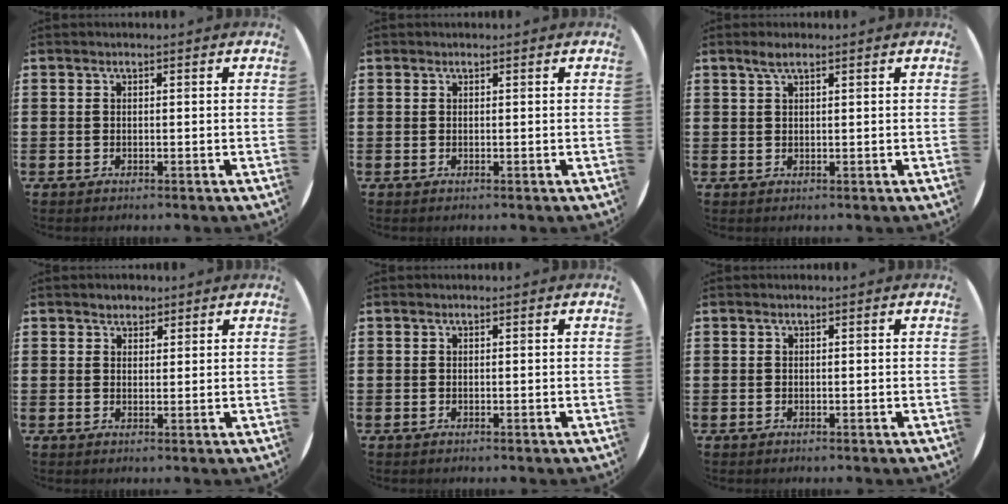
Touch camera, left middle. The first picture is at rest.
{"total": 0.0}
{"total": 1.9, "force": [1.3, 0.3, 1.3], "torque": [-0.026, 0.004, 0.023]}
{"total": 1.6, "force": [1.5, 0.7, 0.0], "torque": [0.005, -0.001, 0.028]}
{"total": 0.0}
{"total": 0.0}